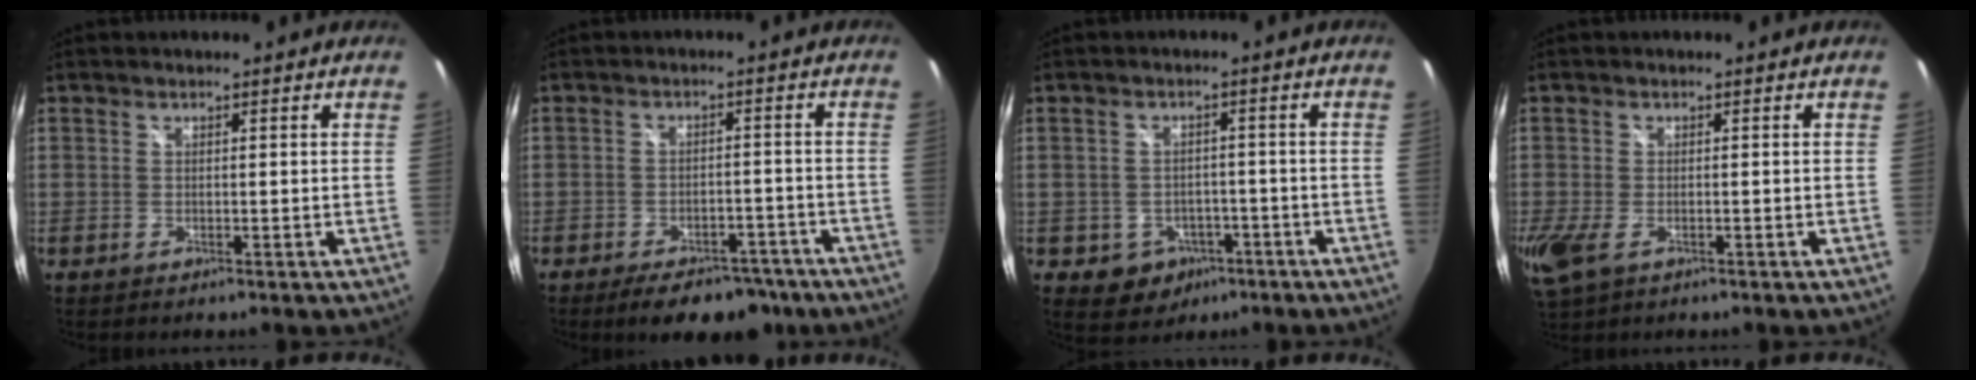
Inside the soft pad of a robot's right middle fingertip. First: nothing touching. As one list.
[{"total": 11.1, "force": [-8.3, 5.2, 5.1], "torque": [-0.102, 0.003, -0.107]}, {"total": 6.5, "force": [-3.0, 5.5, 1.7], "torque": [-0.044, 0.009, -0.024]}, {"total": 6.4, "force": [-2.6, 3.7, 4.5], "torque": [-0.102, -0.022, -0.046]}]